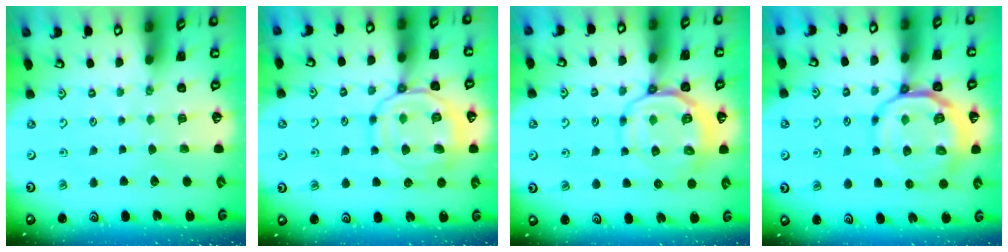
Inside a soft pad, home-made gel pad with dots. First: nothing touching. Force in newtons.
{"total": 14.7, "press": 14.6, "slide": 1.4}
{"total": 11.3, "press": 11.1, "slide": 2.3}
{"total": 12.6, "press": 12.4, "slide": 2.4}